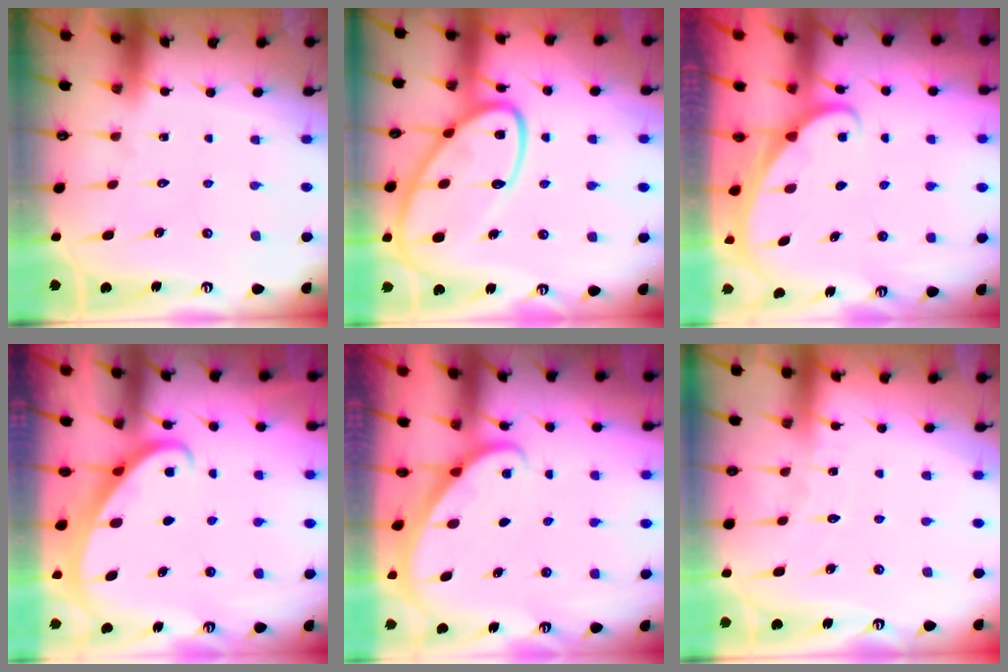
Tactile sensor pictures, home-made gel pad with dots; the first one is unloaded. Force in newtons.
{"total": 19.5, "press": 19.4, "slide": 1.8}
{"total": 1.7, "press": 1.7, "slide": 0.1}
{"total": 2.4, "press": 2.4, "slide": 0.2}
{"total": 1.6, "press": 1.6, "slide": 0.1}
{"total": 3.4, "press": 3.3, "slide": 0.4}